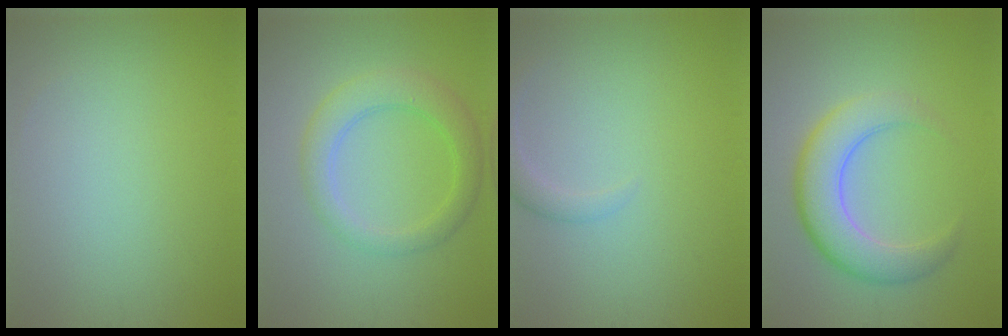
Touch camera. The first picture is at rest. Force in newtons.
{"total": 4.1, "press": 4.1, "slide": 0.1}
{"total": 1.9, "press": 1.9, "slide": 0.2}
{"total": 6.0, "press": 6.0, "slide": 0.5}